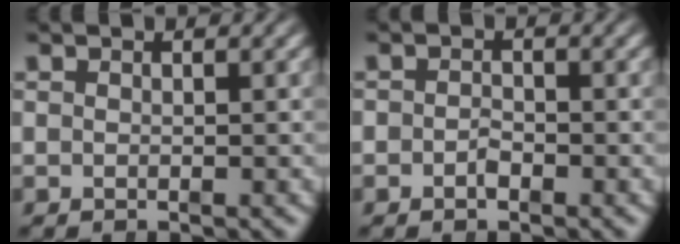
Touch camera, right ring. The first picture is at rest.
{"total": 1.4, "force": [-0.8, 0.9, 0.7], "torque": [-0.011, -0.004, -0.014]}